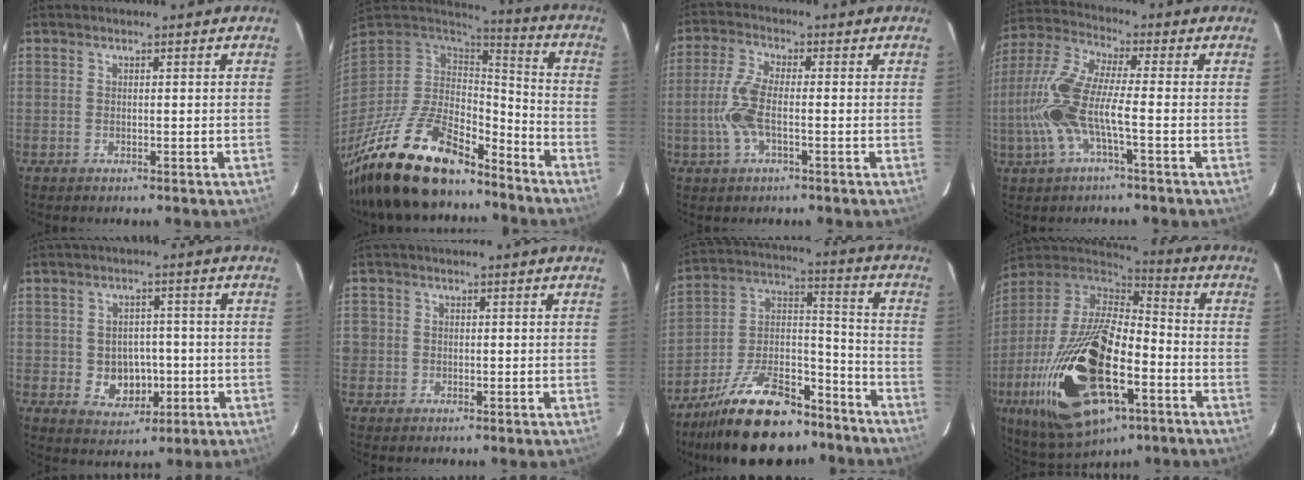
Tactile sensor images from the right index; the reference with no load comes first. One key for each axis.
{"total": 24.3, "fx": -18.0, "fy": 8.5, "fz": 13.9, "tx": -0.280, "ty": -0.034, "tz": -0.309}
{"total": 7.7, "fx": -1.5, "fy": 2.5, "fz": 7.1, "tx": -0.159, "ty": 0.003, "tz": -0.033}
{"total": 13.2, "fx": -3.1, "fy": 2.8, "fz": 12.5, "tx": -0.271, "ty": 0.000, "tz": -0.062}
{"total": 6.8, "fx": -1.3, "fy": 5.8, "fz": 3.3, "tx": -0.070, "ty": 0.008, "tz": -0.001}
{"total": 2.3, "fx": -0.4, "fy": 2.3, "fz": 0.3, "tx": -0.007, "ty": 0.001, "tz": -0.008}
{"total": 22.9, "fx": -16.7, "fy": 10.0, "fz": 12.2, "tx": -0.232, "ty": 0.028, "tz": -0.259}
{"total": 29.9, "fx": -11.1, "fy": 13.6, "fz": 24.2, "tx": -0.497, "ty": -0.048, "tz": -0.186}